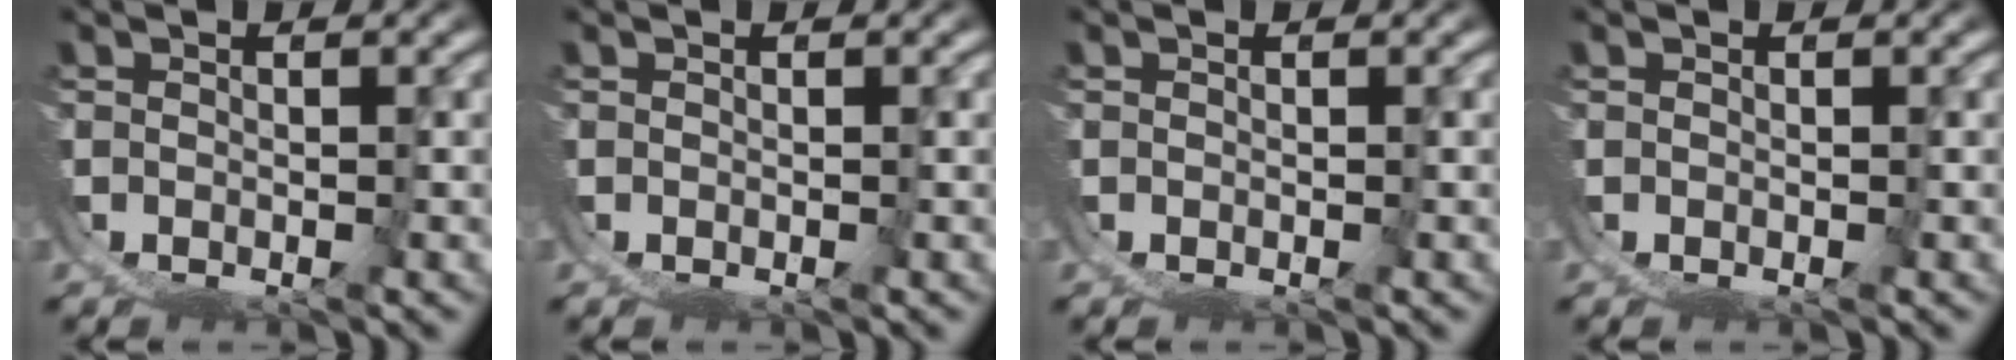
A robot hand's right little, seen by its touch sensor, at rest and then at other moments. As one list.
[{"total": 0.0}, {"total": 0.0}, {"total": 0.0}]